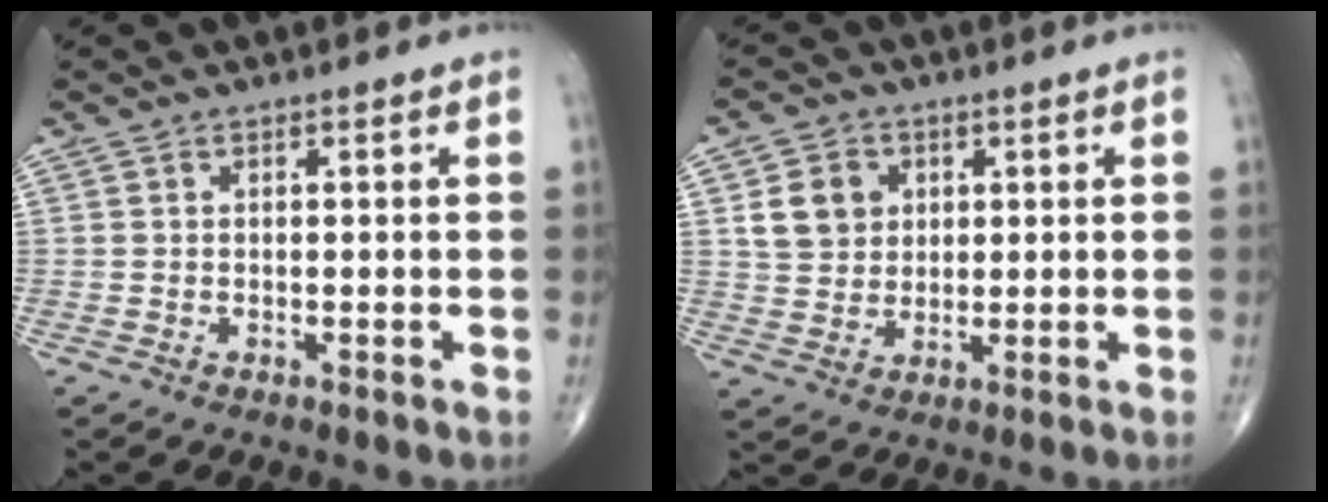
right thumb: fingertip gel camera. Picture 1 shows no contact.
{"total": 7.3, "force": [2.1, 6.2, 3.4], "torque": [-0.034, -0.006, 0.042]}